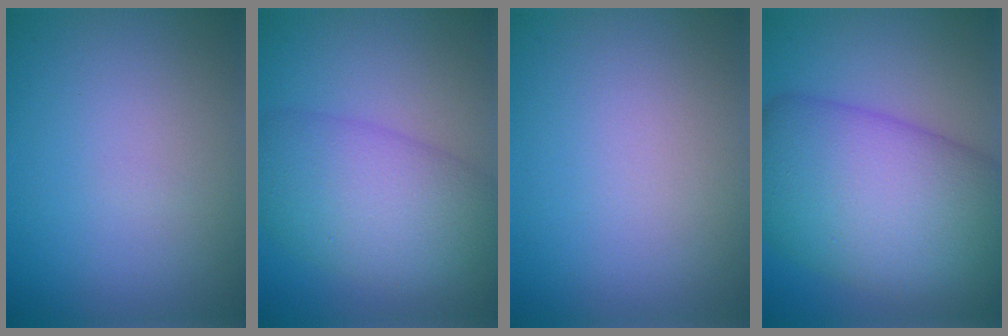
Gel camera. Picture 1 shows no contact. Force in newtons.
{"total": 8.4, "press": 8.4, "slide": 0.2}
{"total": 0.0}
{"total": 14.6, "press": 14.6, "slide": 0.6}